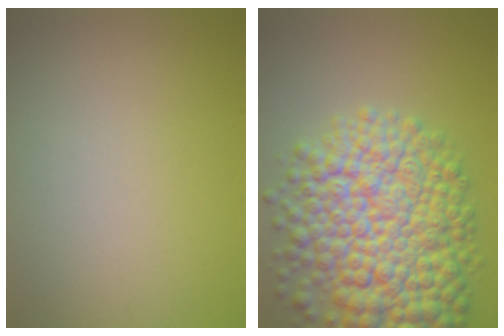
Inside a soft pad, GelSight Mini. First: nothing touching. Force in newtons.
{"total": 12.4, "press": 12.4, "slide": 0.4}